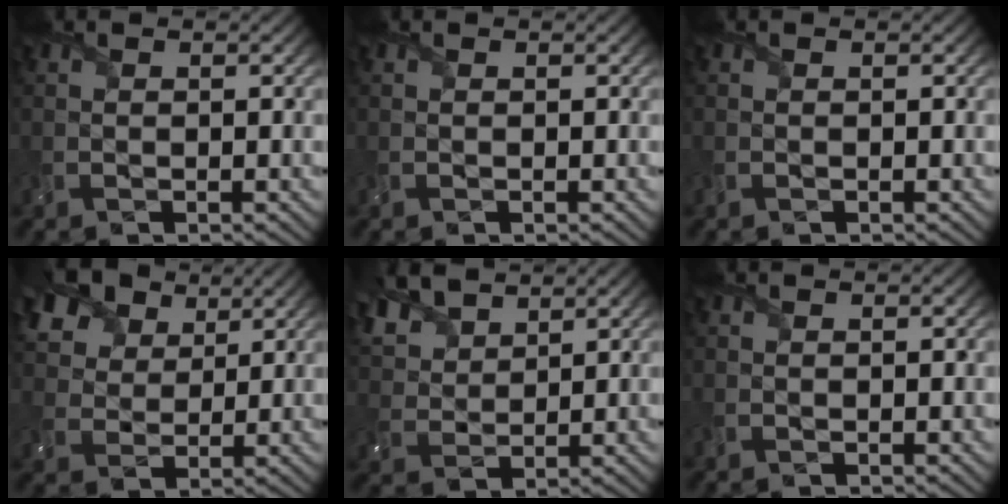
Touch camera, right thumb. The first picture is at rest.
{"total": 0.0}
{"total": 0.0}
{"total": 9.7, "force": [6.0, 6.1, 4.5], "torque": [-0.146, 0.010, 0.108]}
{"total": 7.6, "force": [5.5, 3.6, 3.7], "torque": [-0.111, 0.016, 0.112]}
{"total": 0.0}